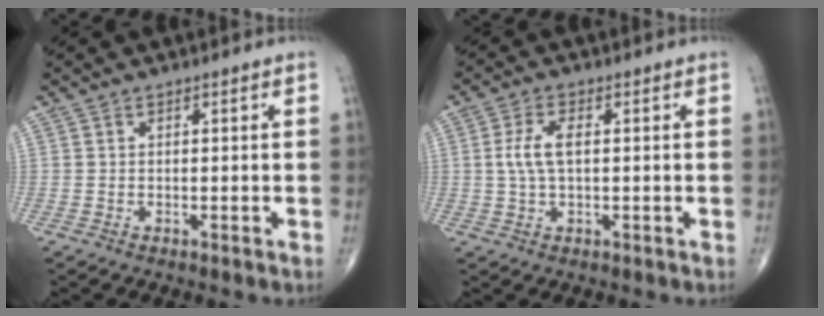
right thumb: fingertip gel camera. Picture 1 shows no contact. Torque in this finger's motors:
{"motor_torque": [0.16, 0.13, 0.56, 0.06, 0.02]}